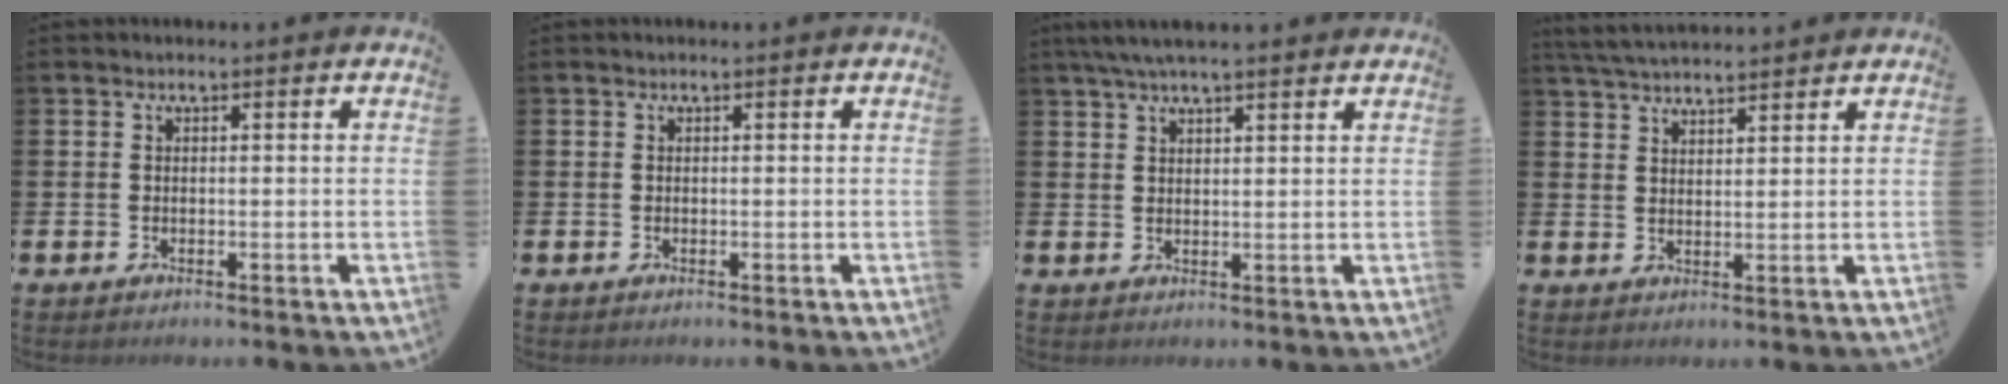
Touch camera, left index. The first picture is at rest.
{"total": 0.0}
{"total": 4.0, "force": [3.4, 0.4, 2.2], "torque": [-0.050, -0.001, 0.062]}
{"total": 4.1, "force": [4.0, 0.3, 0.7], "torque": [-0.022, -0.018, 0.073]}